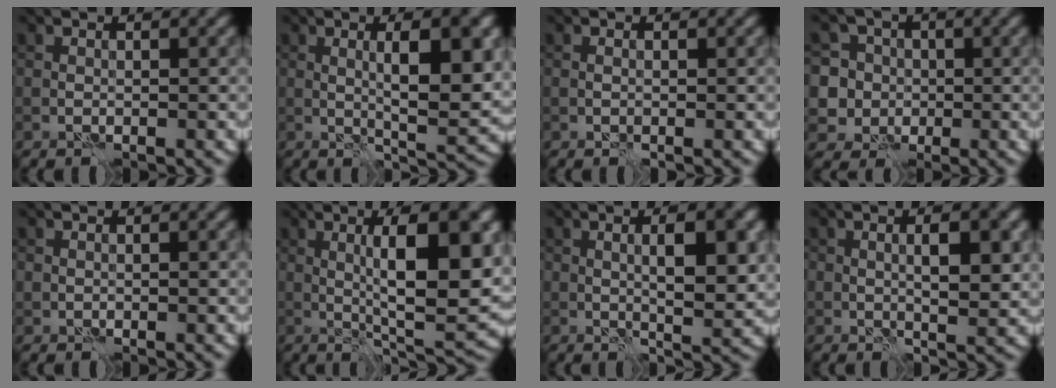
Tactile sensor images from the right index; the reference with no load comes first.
{"total": 7.1, "force": [1.0, 1.7, 6.8], "torque": [-0.102, -0.001, 0.019]}
{"total": 0.5, "force": [-0.1, 0.2, 0.5], "torque": [-0.010, 0.000, -0.001]}
{"total": 8.2, "force": [1.3, 7.7, 2.6], "torque": [-0.060, 0.028, 0.003]}
{"total": 0.7, "force": [0.0, 0.6, 0.4], "torque": [-0.003, -0.003, 0.000]}
{"total": 10.7, "force": [1.3, 2.9, 10.2], "torque": [-0.149, 0.000, 0.024]}
{"total": 5.2, "force": [0.8, 1.6, 4.9], "torque": [-0.079, 0.003, 0.015]}
{"total": 4.0, "force": [0.5, 1.4, 3.7], "torque": [-0.059, 0.000, 0.009]}